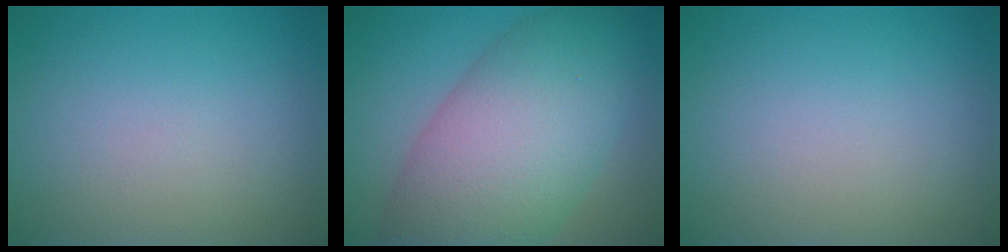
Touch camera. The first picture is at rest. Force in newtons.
{"total": 11.3, "press": 11.3, "slide": 0.4}
{"total": 0.0}